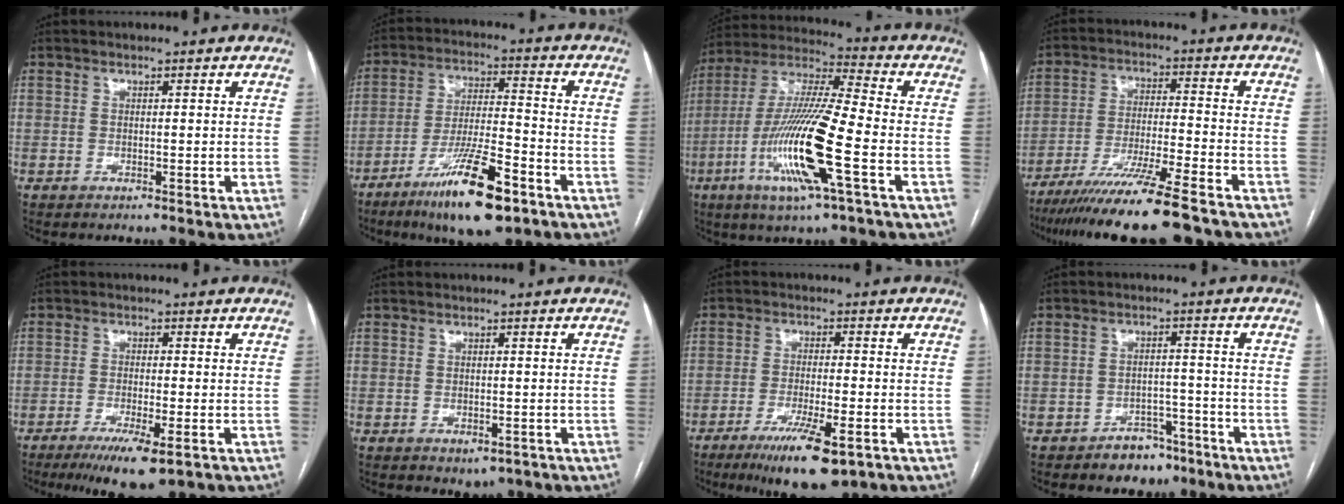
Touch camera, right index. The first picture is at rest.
{"total": 14.3, "force": [-8.6, 2.2, 11.2], "torque": [-0.203, -0.022, -0.148]}
{"total": 17.9, "force": [-5.8, 0.8, 16.9], "torque": [-0.346, -0.016, -0.111]}
{"total": 15.9, "force": [-12.8, -0.2, 9.4], "torque": [-0.169, -0.045, -0.212]}
{"total": 8.0, "force": [-4.9, 1.1, 6.3], "torque": [-0.100, -0.020, -0.074]}
{"total": 2.7, "force": [-1.5, 1.7, 1.4], "torque": [-0.010, 0.000, -0.009]}
{"total": 10.9, "force": [-6.5, 1.7, 8.5], "torque": [-0.141, -0.023, -0.099]}
{"total": 5.2, "force": [-3.6, 3.4, 1.6], "torque": [-0.015, 0.015, -0.048]}